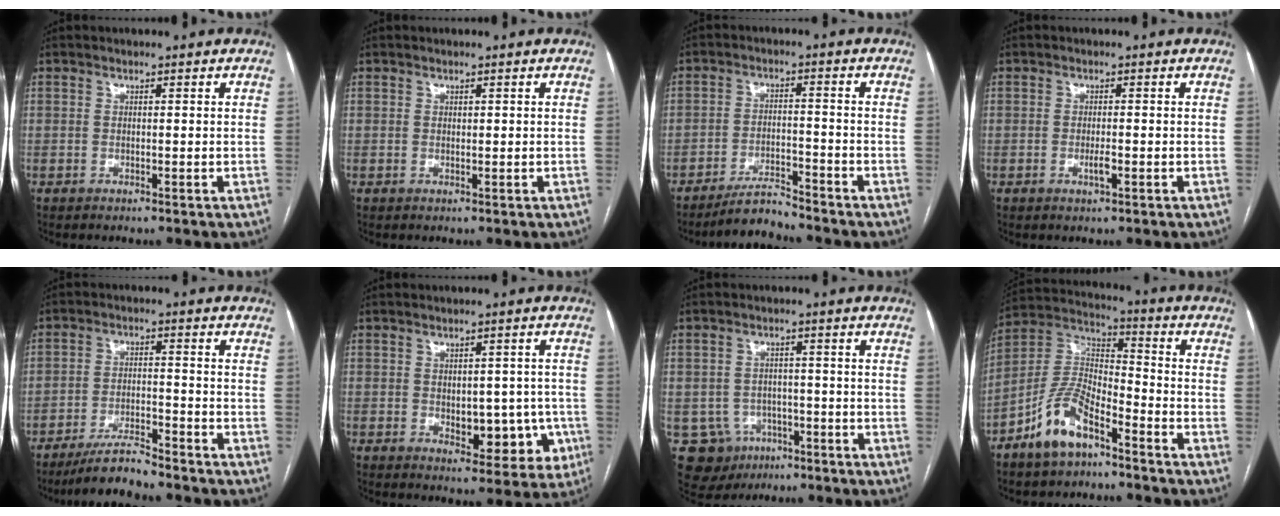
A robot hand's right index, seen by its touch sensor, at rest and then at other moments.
{"total": 0.0}
{"total": 4.9, "force": [-4.8, 0.1, 1.1], "torque": [-0.019, -0.011, -0.085]}
{"total": 1.6, "force": [-0.6, 0.3, 1.4], "torque": [-0.028, -0.002, -0.009]}
{"total": 6.6, "force": [-6.0, 0.4, 2.8], "torque": [-0.052, -0.017, -0.110]}
{"total": 8.9, "force": [-1.6, 5.3, 6.9], "torque": [-0.065, 0.012, -0.006]}
{"total": 8.3, "force": [-3.4, 7.4, 1.4], "torque": [-0.034, 0.010, -0.037]}
{"total": 10.3, "force": [-6.8, 3.8, 6.7], "torque": [-0.147, 0.012, -0.132]}